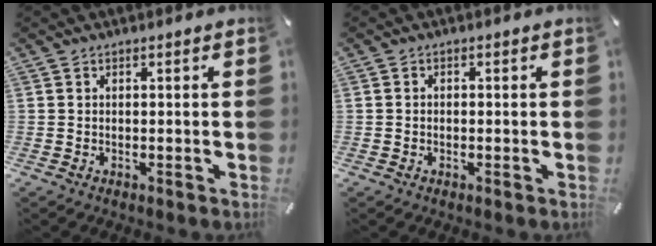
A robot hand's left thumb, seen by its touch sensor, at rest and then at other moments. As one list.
[{"total": 0.8, "force": [-0.3, 0.6, 0.3], "torque": [-0.005, 0.004, -0.008]}]